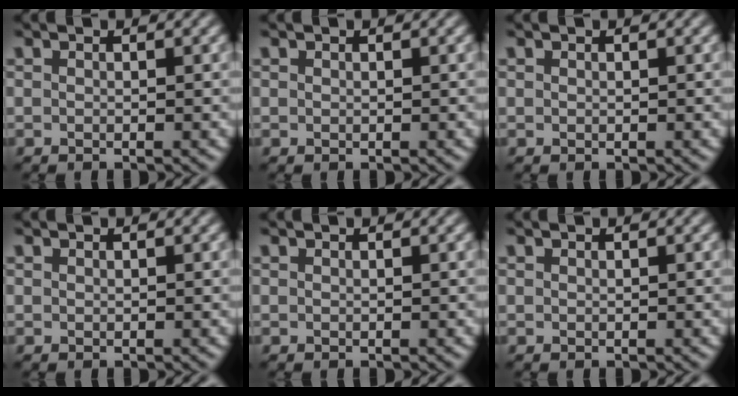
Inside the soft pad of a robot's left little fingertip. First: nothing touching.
{"total": 0.0}
{"total": 0.0}
{"total": 0.0}
{"total": 0.0}
{"total": 0.0}